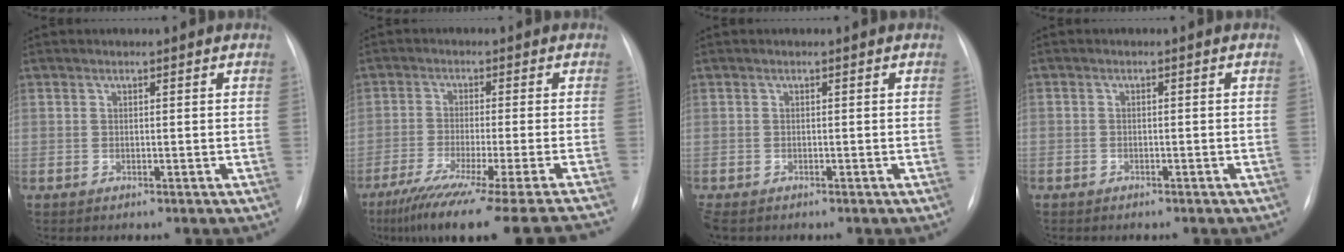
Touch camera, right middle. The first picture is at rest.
{"total": 22.2, "force": [-18.8, -2.0, 11.7], "torque": [-0.127, -0.073, -0.276]}
{"total": 2.2, "force": [-1.6, 1.1, 1.0], "torque": [-0.020, -0.004, -0.021]}
{"total": 1.3, "force": [-0.9, 0.8, 0.3], "torque": [-0.005, 0.003, -0.011]}